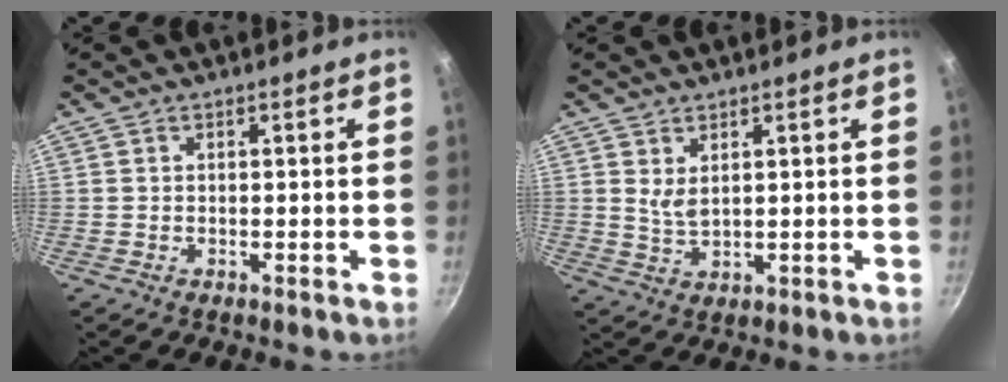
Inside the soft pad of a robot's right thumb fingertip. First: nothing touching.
{"total": 2.9, "force": [1.3, 1.4, 2.2], "torque": [-0.039, -0.019, 0.029]}